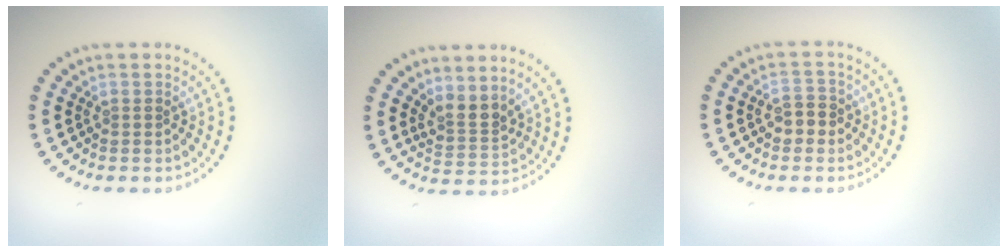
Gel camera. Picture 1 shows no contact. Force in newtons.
{"total": 2.5, "press": 1.9, "slide": 1.6}
{"total": 2.2, "press": 2.2, "slide": 0.3}